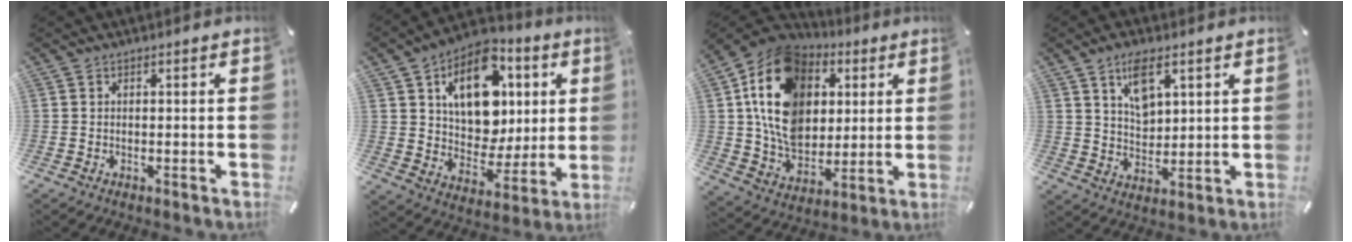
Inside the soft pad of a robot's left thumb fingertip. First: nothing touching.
{"total": 16.7, "force": [6.2, 12.1, 9.7], "torque": [-0.146, -0.021, 0.117]}
{"total": 18.7, "force": [4.4, 14.9, 10.4], "torque": [-0.197, -0.020, 0.085]}
{"total": 7.7, "force": [4.4, 4.4, 4.5], "torque": [-0.070, -0.015, 0.076]}